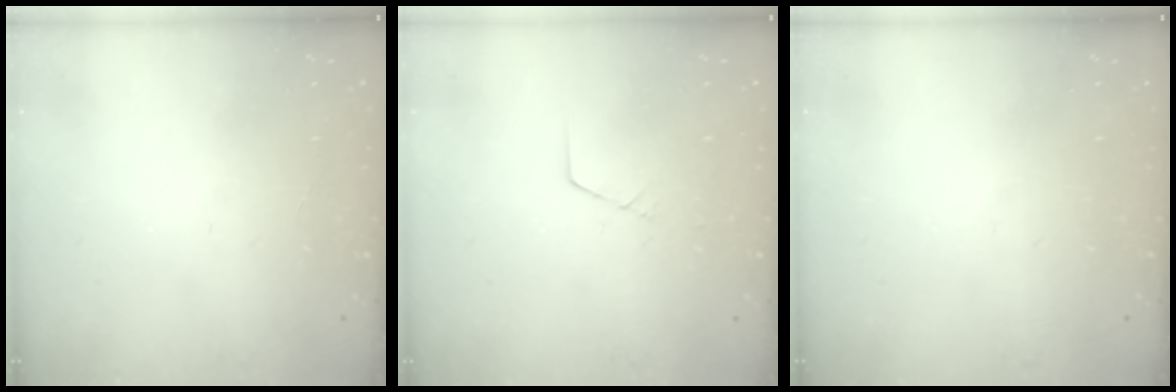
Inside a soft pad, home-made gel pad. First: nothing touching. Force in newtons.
{"total": 1.6, "press": 1.6, "slide": 0.1}
{"total": 0.0}